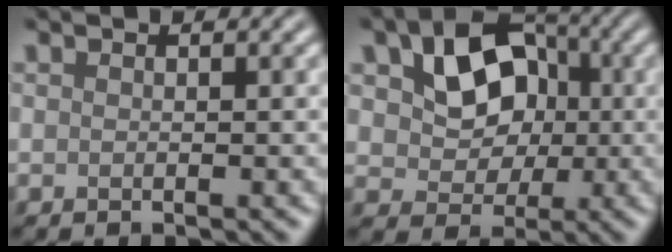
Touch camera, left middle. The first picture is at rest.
{"total": 7.9, "force": [1.7, 5.9, 4.9], "torque": [-0.083, 0.011, 0.017]}